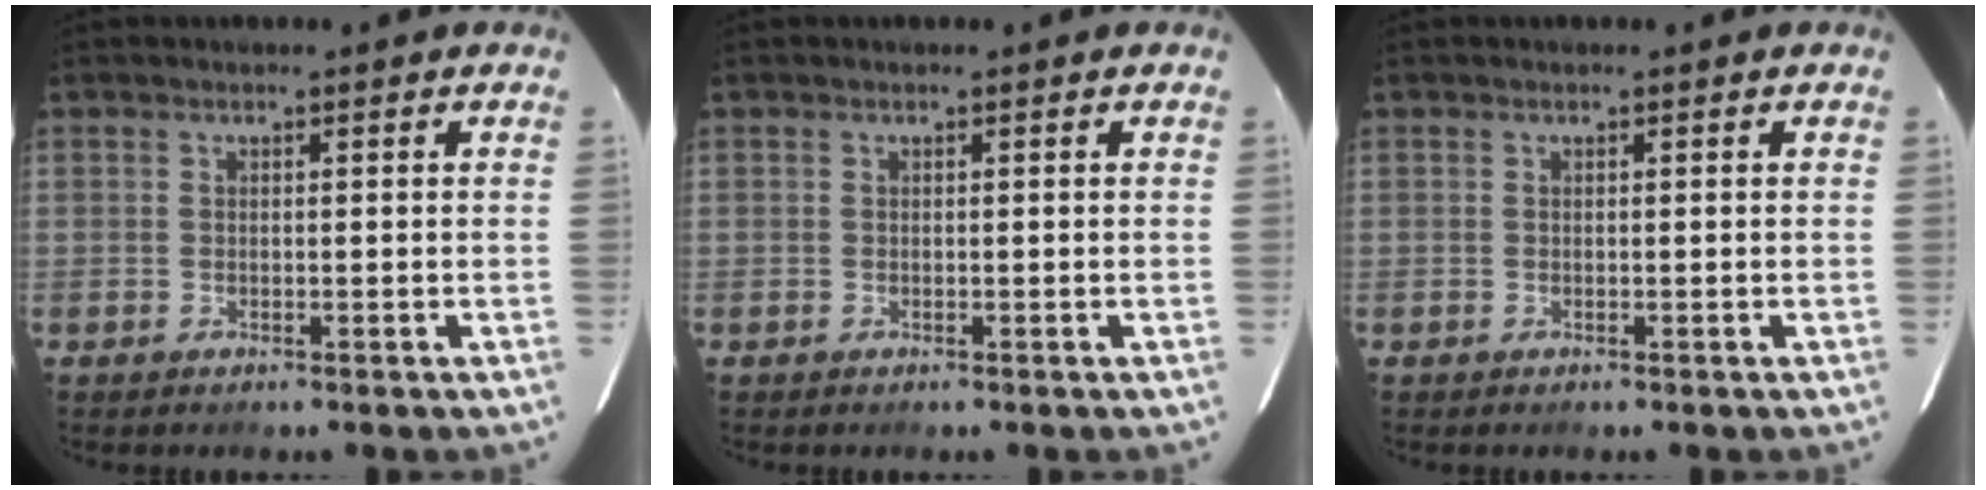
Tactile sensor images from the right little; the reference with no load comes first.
{"total": 0.0}
{"total": 0.0}